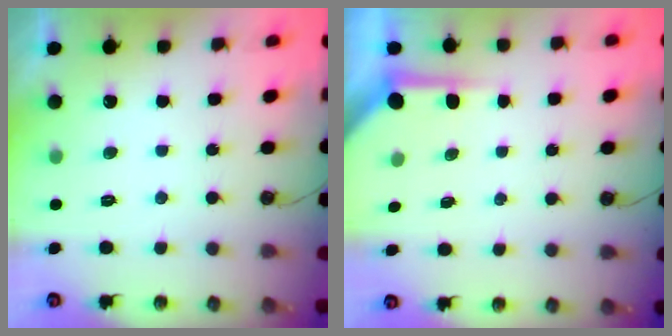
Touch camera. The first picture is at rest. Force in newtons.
{"total": 4.0, "press": 4.0, "slide": 0.4}